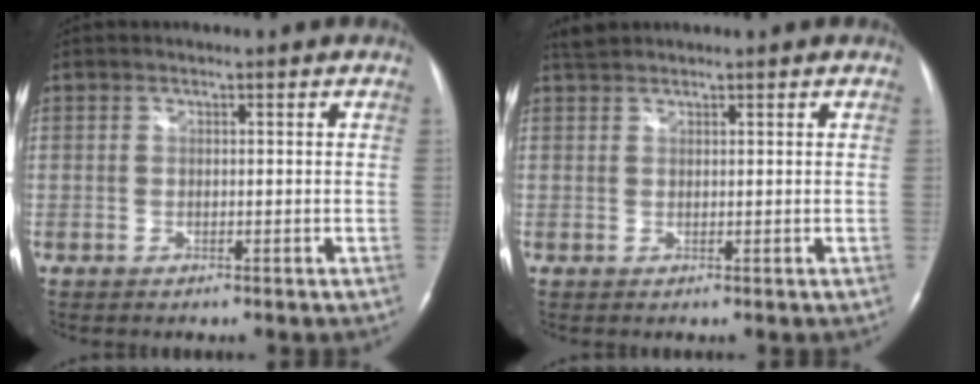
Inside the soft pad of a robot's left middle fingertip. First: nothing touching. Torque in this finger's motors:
{"motor_torque": [0.11, 0.01, -0.10, 0.01]}